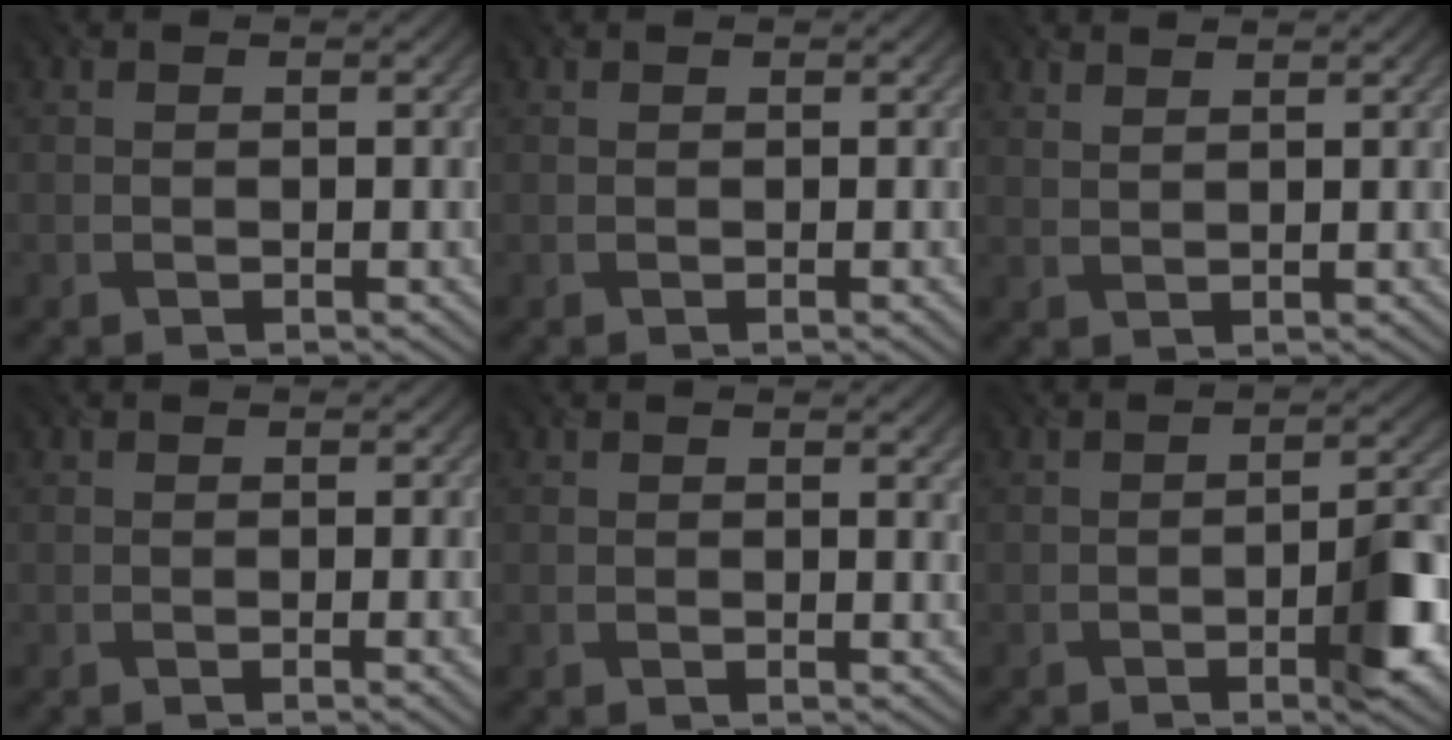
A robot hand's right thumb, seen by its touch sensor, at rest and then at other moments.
{"total": 0.5, "force": [0.3, 0.0, 0.4], "torque": [-0.008, 0.005, 0.006]}
{"total": 2.3, "force": [2.0, 0.5, 1.0], "torque": [-0.019, -0.002, 0.034]}
{"total": 1.6, "force": [0.2, 0.3, 1.6], "torque": [-0.024, 0.005, 0.004]}
{"total": 1.4, "force": [1.1, 0.2, 0.9], "torque": [-0.016, -0.001, 0.020]}
{"total": 6.6, "force": [-1.8, 1.6, 6.1], "torque": [-0.090, 0.000, -0.028]}